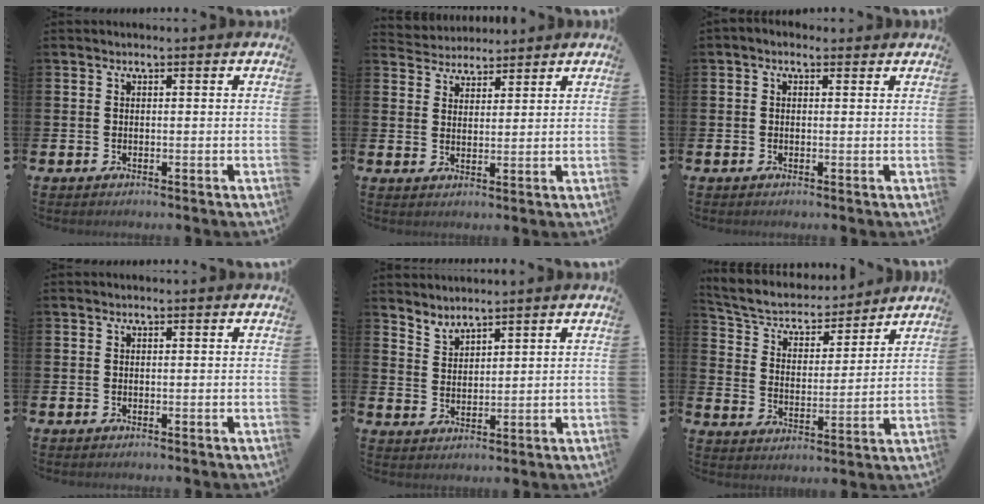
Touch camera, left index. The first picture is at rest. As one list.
[{"total": 3.9, "force": [3.7, 1.0, -0.6], "torque": [-0.005, -0.017, 0.068]}, {"total": 0.9, "force": [0.3, 0.7, 0.6], "torque": [-0.004, 0.007, 0.002]}, {"total": 0.0}, {"total": 3.1, "force": [3.0, 0.1, -0.4], "torque": [-0.001, -0.018, 0.057]}, {"total": 6.3, "force": [5.9, 1.9, 1.2], "torque": [-0.057, -0.047, 0.099]}]